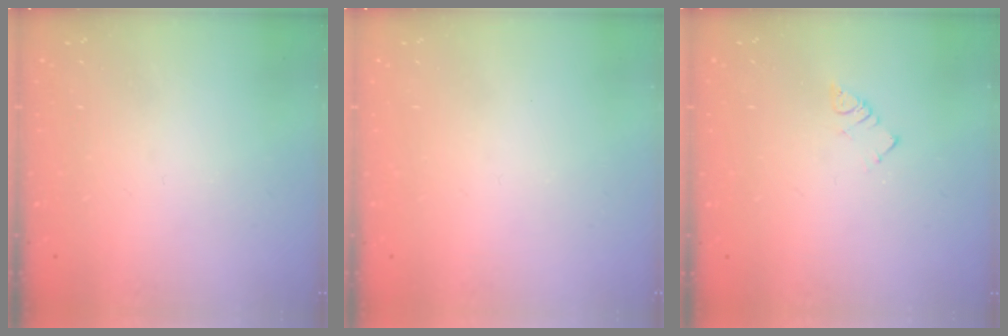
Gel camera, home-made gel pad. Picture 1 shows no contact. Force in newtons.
{"total": 1.7, "press": 1.6, "slide": 0.1}
{"total": 2.5, "press": 2.5, "slide": 0.1}